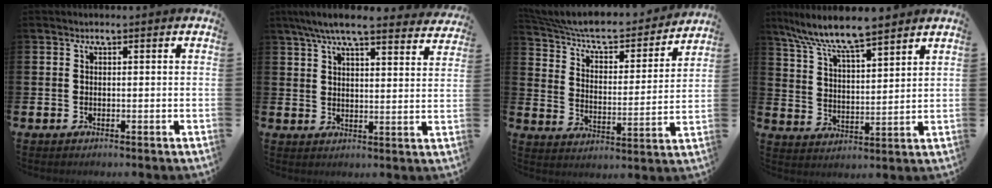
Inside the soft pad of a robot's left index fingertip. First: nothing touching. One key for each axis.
{"total": 7.5, "fx": 6.8, "fy": 1.0, "fz": 2.9, "tx": -0.063, "ty": -0.034, "tz": 0.119}
{"total": 7.7, "fx": 7.0, "fy": 1.8, "fz": 2.5, "tx": -0.074, "ty": -0.056, "tz": 0.115}
{"total": 8.4, "fx": 7.6, "fy": 1.1, "fz": 3.3, "tx": -0.093, "ty": -0.042, "tz": 0.135}